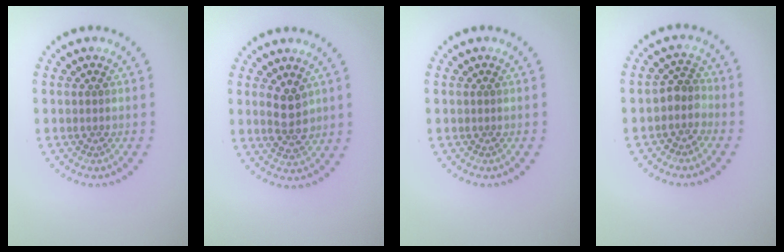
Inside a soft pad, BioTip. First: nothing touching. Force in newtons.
{"total": 2.7, "press": 2.7, "slide": 0.6}
{"total": 0.0}
{"total": 2.2, "press": 1.8, "slide": 1.2}